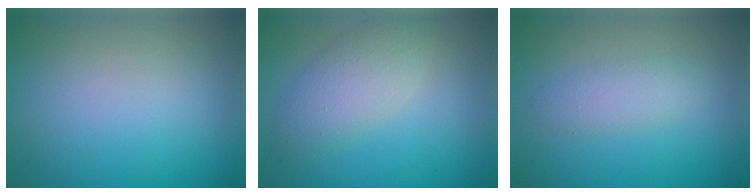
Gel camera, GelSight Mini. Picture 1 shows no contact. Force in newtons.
{"total": 3.8, "press": 3.8, "slide": 0.3}
{"total": 2.3, "press": 2.3, "slide": 0.1}